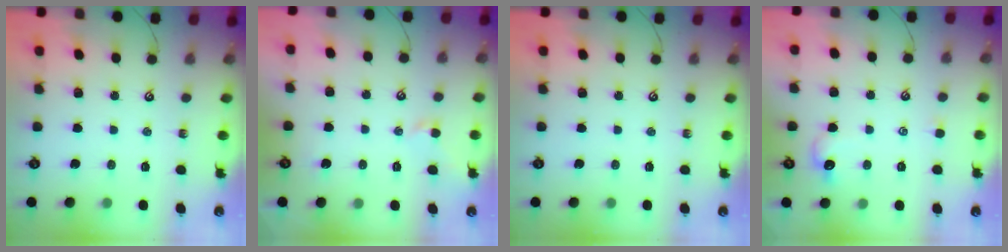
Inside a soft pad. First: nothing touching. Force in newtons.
{"total": 1.2, "press": 1.0, "slide": 0.6}
{"total": 0.0}
{"total": 0.8, "press": 0.5, "slide": 0.6}